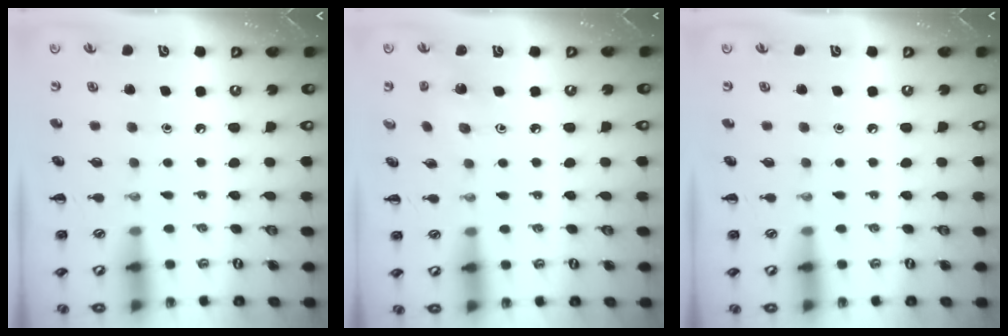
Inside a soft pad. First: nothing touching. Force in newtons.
{"total": 3.0, "press": 2.8, "slide": 0.9}
{"total": 0.0}